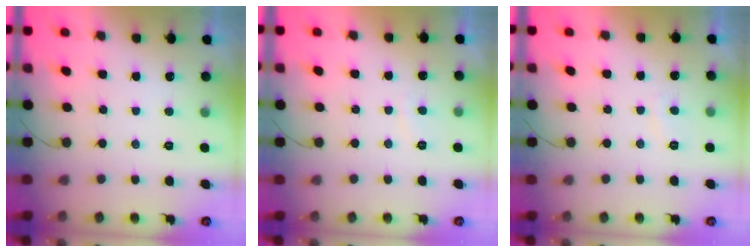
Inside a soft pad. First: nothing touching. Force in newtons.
{"total": 1.3, "press": 1.2, "slide": 0.6}
{"total": 2.0, "press": 1.9, "slide": 0.6}